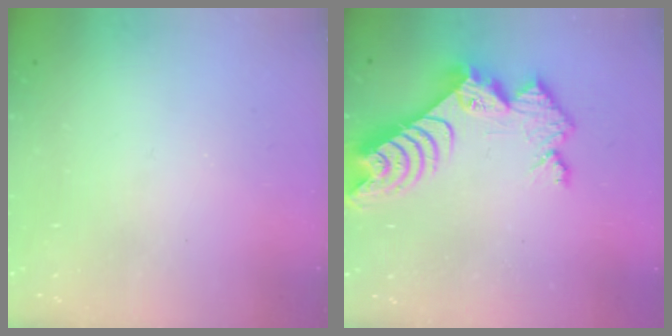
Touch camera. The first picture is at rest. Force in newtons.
{"total": 11.6, "press": 11.5, "slide": 1.1}